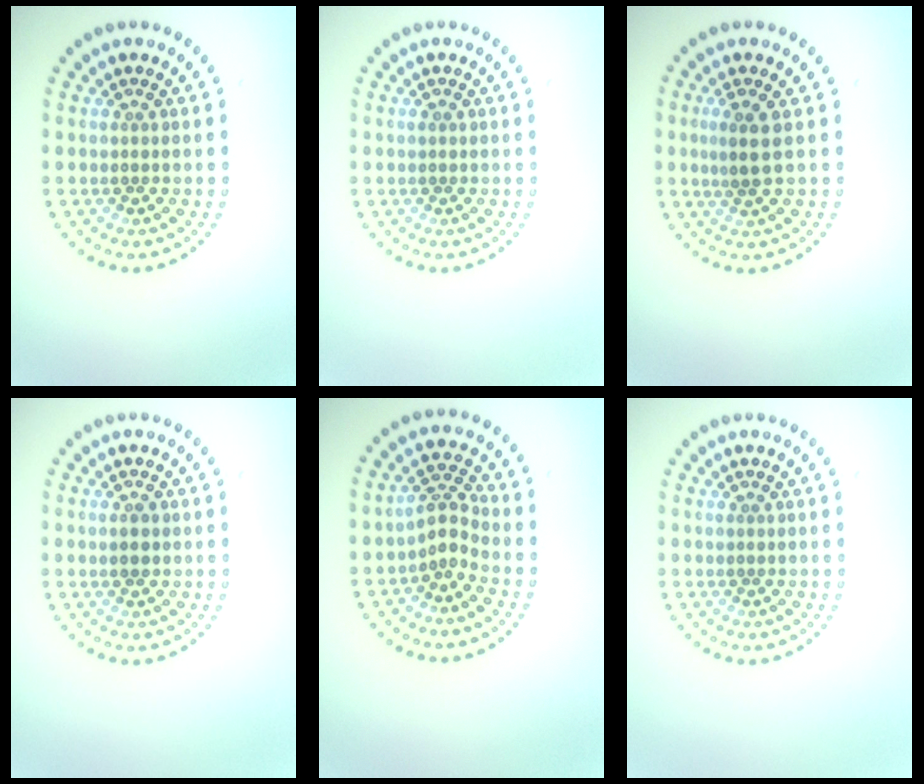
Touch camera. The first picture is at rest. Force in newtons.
{"total": 0.5, "press": 0.5, "slide": 0.1}
{"total": 2.0, "press": 1.8, "slide": 1.0}
{"total": 1.7, "press": 1.6, "slide": 0.2}
{"total": 2.3, "press": 1.5, "slide": 1.6}
{"total": 0.0}